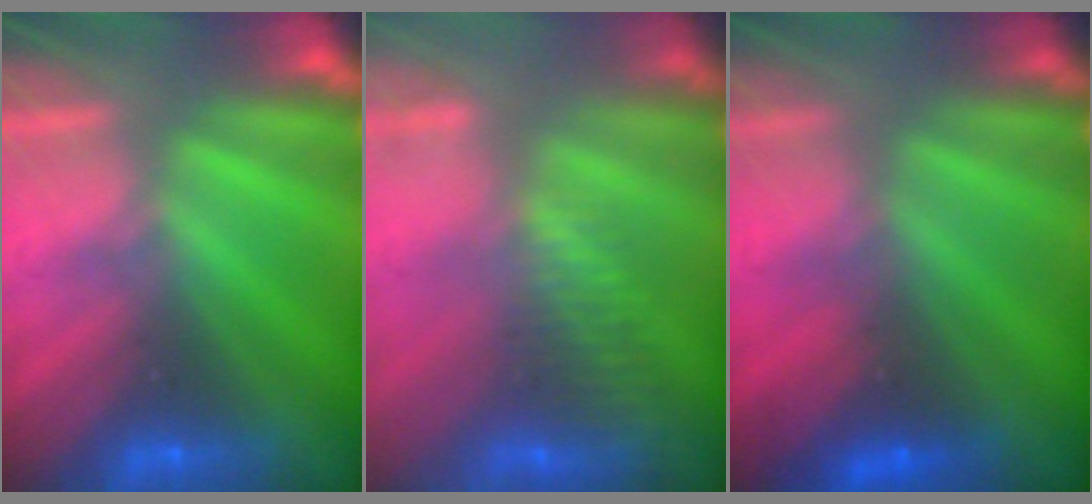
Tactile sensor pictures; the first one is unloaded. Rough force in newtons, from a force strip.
{"total": 3.0}
{"total": 1.6}